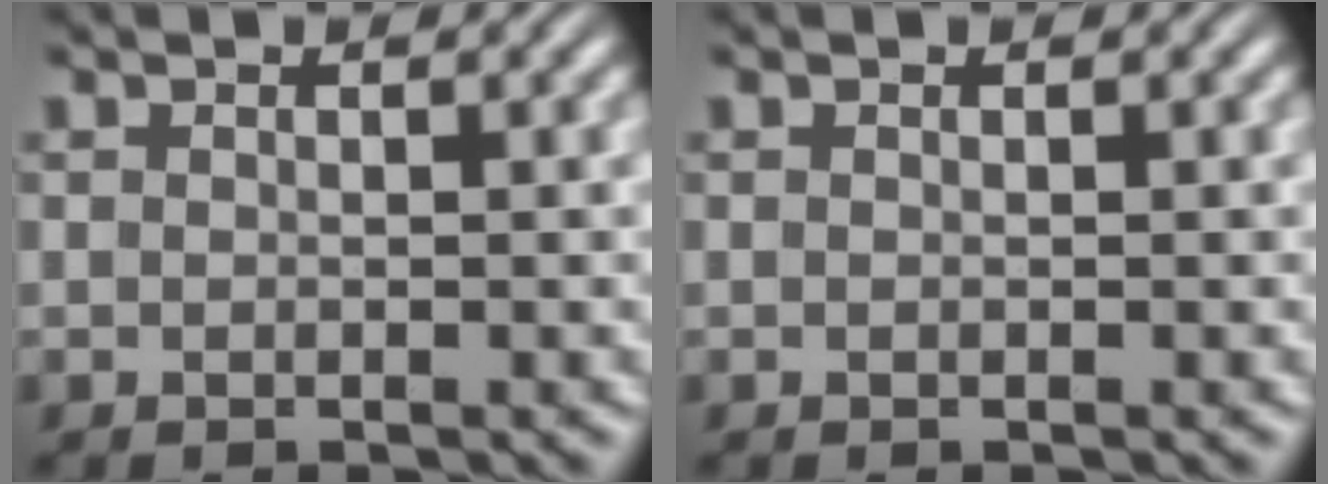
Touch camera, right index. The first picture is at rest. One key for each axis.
{"total": 0.0}